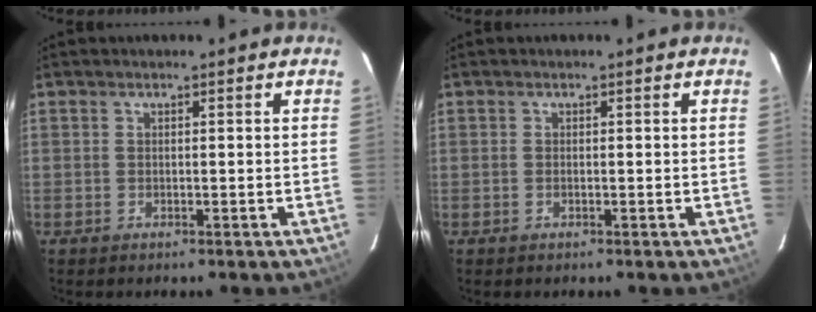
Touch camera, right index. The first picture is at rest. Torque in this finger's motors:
{"motor_torque": [0.19, 0.14, -0.03, 0.01]}